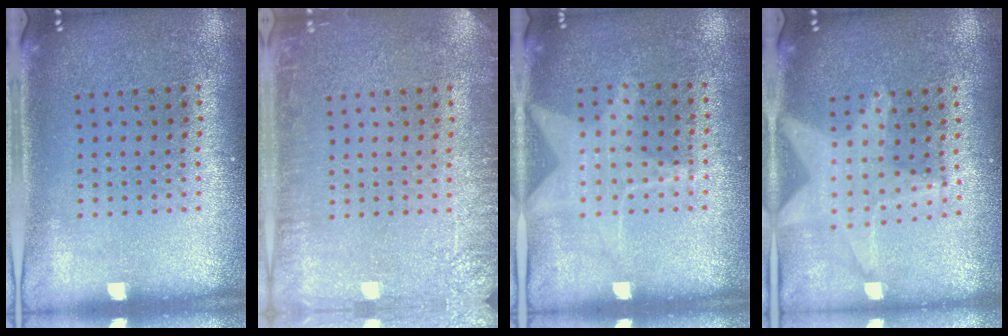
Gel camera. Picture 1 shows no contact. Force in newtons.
{"total": 2.9, "press": 2.9, "slide": 0.4}
{"total": 1.2, "press": 1.2, "slide": 0.2}
{"total": 1.9, "press": 1.6, "slide": 1.0}